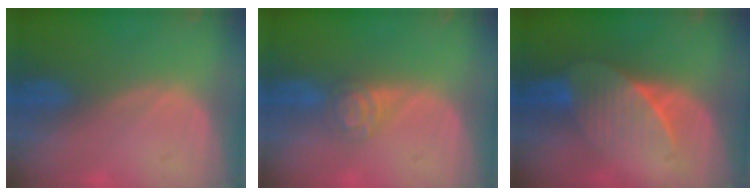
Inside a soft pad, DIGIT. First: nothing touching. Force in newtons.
{"total": 4.3, "press": 4.0, "slide": 1.6}
{"total": 7.2, "press": 6.7, "slide": 2.5}